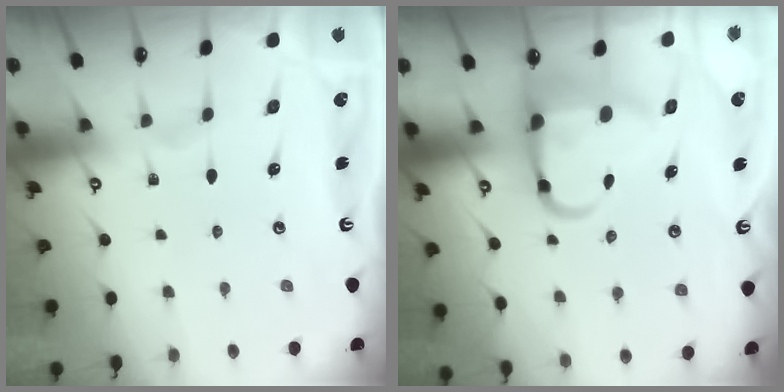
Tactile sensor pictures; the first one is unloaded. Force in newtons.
{"total": 8.2, "press": 8.0, "slide": 1.7}